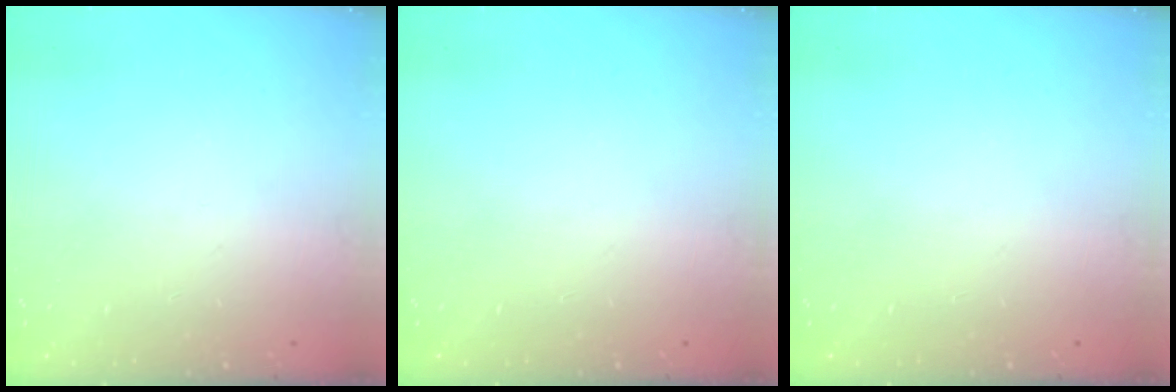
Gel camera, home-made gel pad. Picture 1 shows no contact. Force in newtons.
{"total": 0.0}
{"total": 0.0}